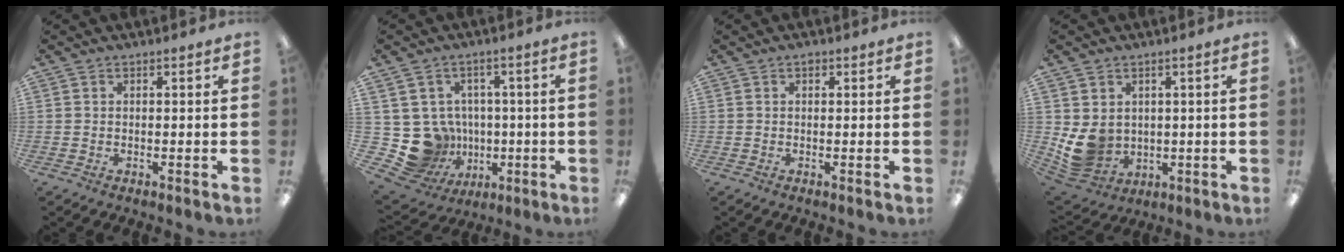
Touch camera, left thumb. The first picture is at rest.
{"total": 11.9, "force": [-1.4, 11.3, 3.3], "torque": [-0.096, -0.004, -0.005]}
{"total": 0.8, "force": [0.4, 0.5, 0.4], "torque": [-0.010, 0.004, 0.007]}
{"total": 8.3, "force": [1.5, 7.3, 3.6], "torque": [-0.087, -0.010, 0.037]}